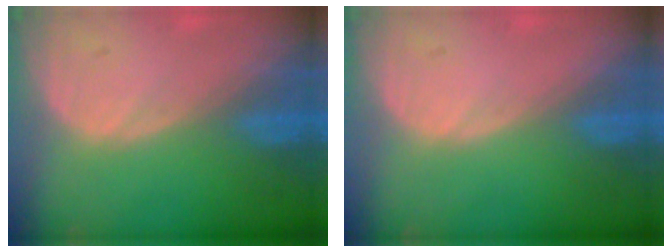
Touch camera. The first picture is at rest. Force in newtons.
{"total": 0.0}